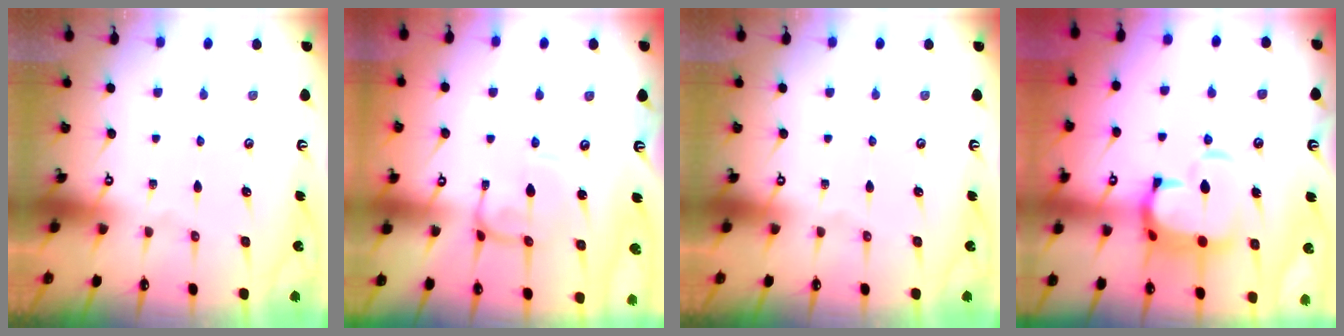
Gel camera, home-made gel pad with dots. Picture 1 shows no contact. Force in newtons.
{"total": 0.8, "press": 0.8, "slide": 0.4}
{"total": 0.0}
{"total": 8.3, "press": 8.1, "slide": 1.4}